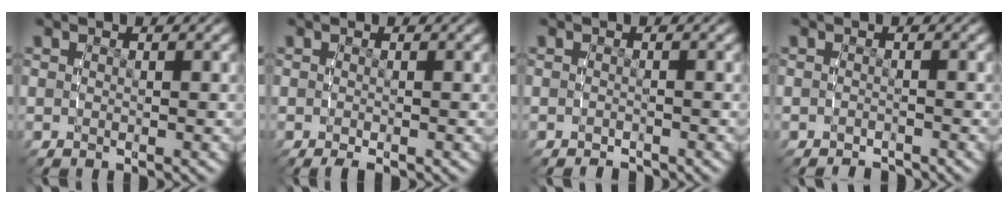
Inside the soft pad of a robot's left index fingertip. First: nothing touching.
{"total": 1.2, "force": [-0.9, 0.4, 0.6], "torque": [-0.015, -0.006, -0.013]}
{"total": 1.5, "force": [-1.5, 0.4, 0.0], "torque": [-0.009, -0.006, -0.023]}
{"total": 1.9, "force": [-1.9, 0.5, 0.1], "torque": [-0.007, -0.007, -0.029]}